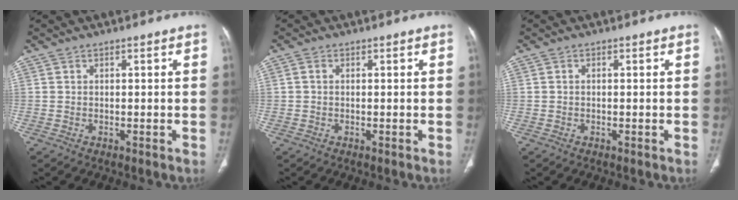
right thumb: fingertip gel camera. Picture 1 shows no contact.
{"total": 0.7, "force": [0.0, 0.5, 0.5], "torque": [-0.009, 0.001, -0.003]}
{"total": 0.0}